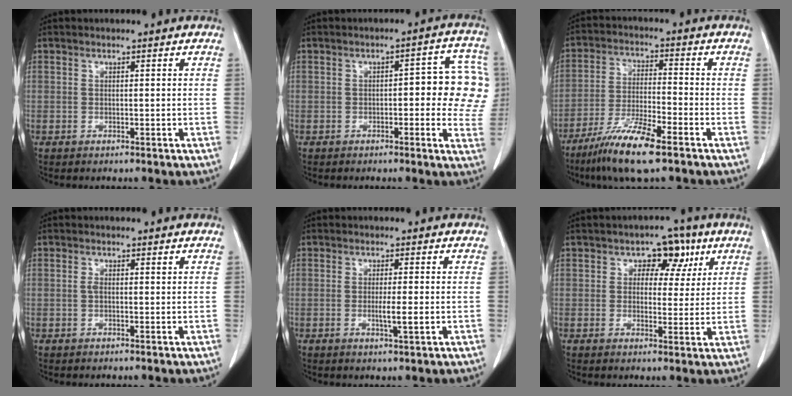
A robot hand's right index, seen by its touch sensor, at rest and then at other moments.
{"total": 11.4, "force": [1.1, 4.2, 10.5], "torque": [-0.107, 0.028, 0.011]}
{"total": 10.3, "force": [-6.8, 1.0, 7.7], "torque": [-0.155, -0.025, -0.127]}
{"total": 1.1, "force": [0.2, 0.4, 1.0], "torque": [-0.023, 0.003, 0.003]}
{"total": 2.9, "force": [-0.5, 0.0, 2.8], "torque": [-0.052, -0.006, -0.010]}
{"total": 5.9, "force": [2.6, 3.9, 3.6], "torque": [-0.035, 0.014, 0.032]}